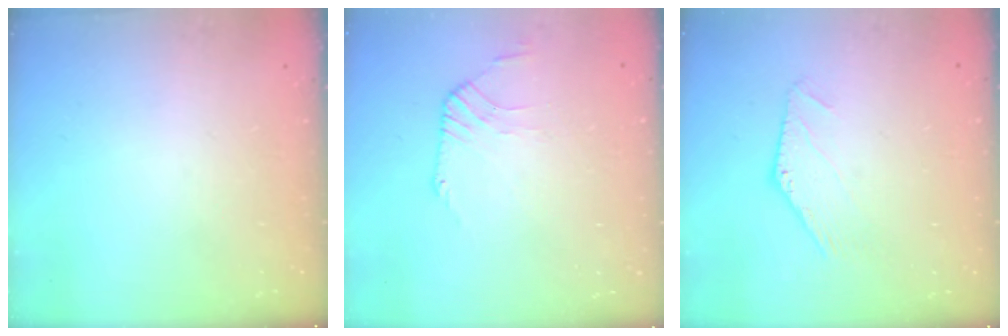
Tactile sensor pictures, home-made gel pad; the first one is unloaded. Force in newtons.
{"total": 3.4, "press": 3.3, "slide": 0.9}
{"total": 0.0}